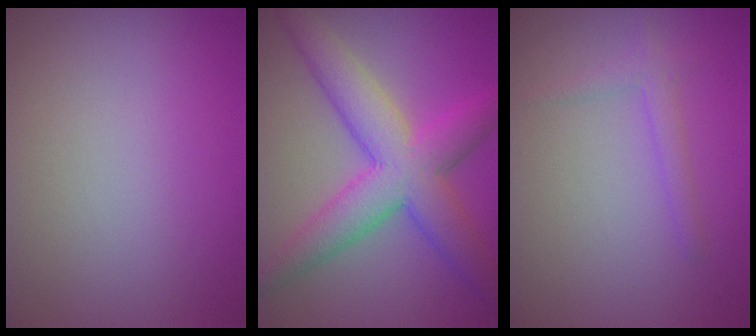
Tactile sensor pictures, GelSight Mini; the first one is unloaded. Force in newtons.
{"total": 7.6, "press": 7.5, "slide": 0.3}
{"total": 1.5, "press": 1.5, "slide": 0.1}